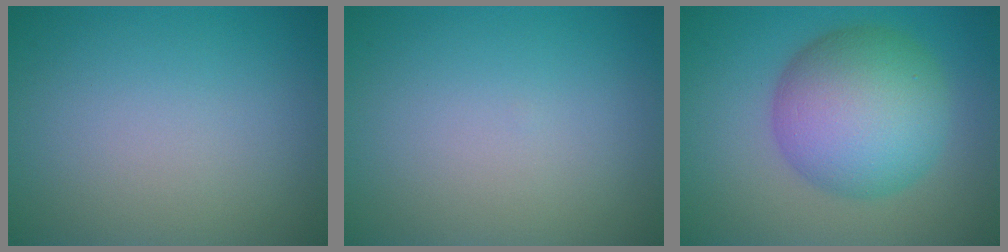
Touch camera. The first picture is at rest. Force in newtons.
{"total": 0.0}
{"total": 9.6, "press": 9.6, "slide": 0.3}